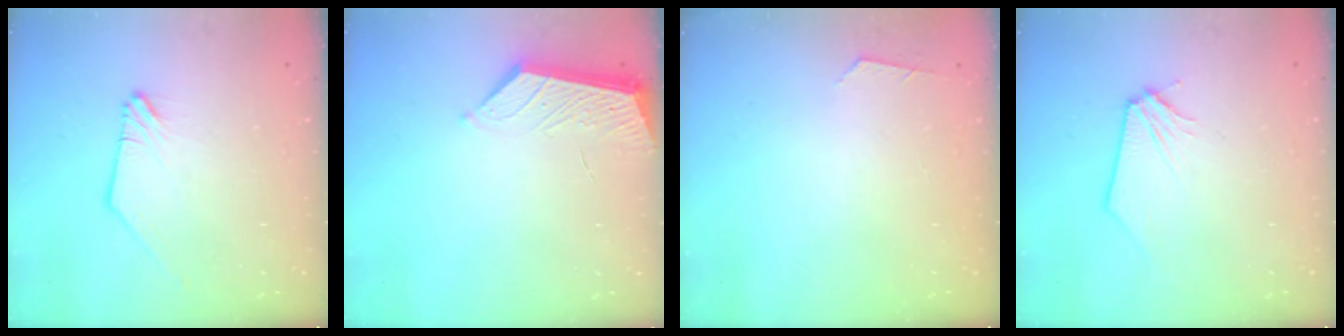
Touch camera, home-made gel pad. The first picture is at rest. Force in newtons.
{"total": 3.8, "press": 3.8, "slide": 0.5}
{"total": 1.7, "press": 1.7, "slide": 0.2}
{"total": 0.0}